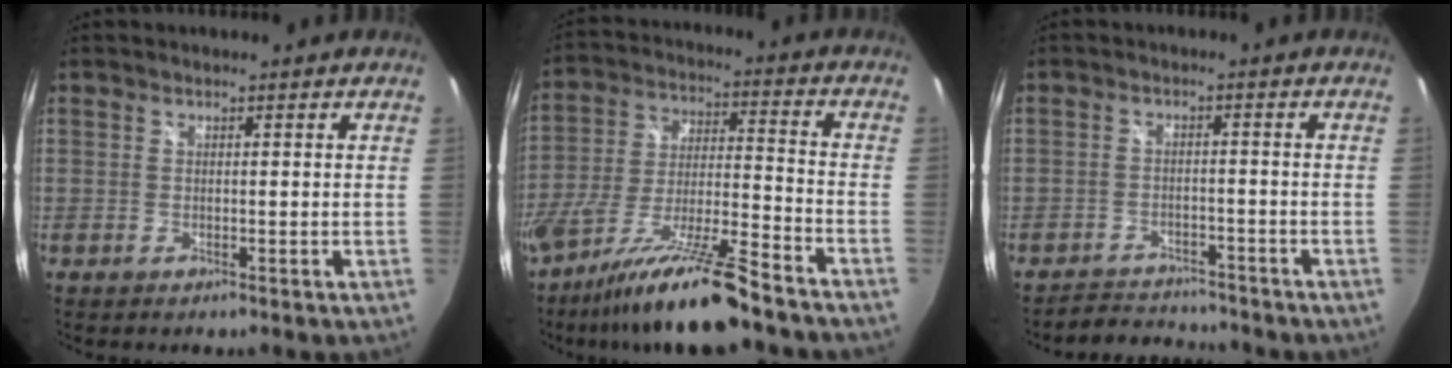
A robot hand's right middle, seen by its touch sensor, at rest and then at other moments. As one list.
[{"total": 17.8, "force": [-13.7, 1.1, 11.3], "torque": [-0.227, -0.038, -0.237]}, {"total": 6.9, "force": [-6.6, 1.8, 0.8], "torque": [-0.032, 0.013, -0.099]}]